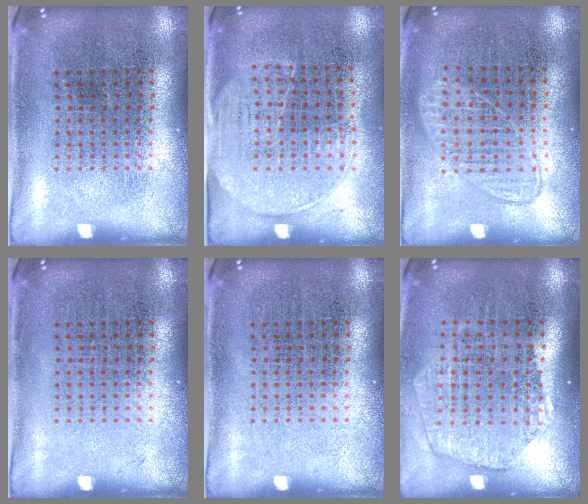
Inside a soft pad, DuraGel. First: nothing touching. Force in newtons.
{"total": 1.5, "press": 1.2, "slide": 0.9}
{"total": 0.9, "press": 0.9, "slide": 0.3}
{"total": 0.0}
{"total": 0.0}
{"total": 1.8, "press": 1.7, "slide": 0.8}